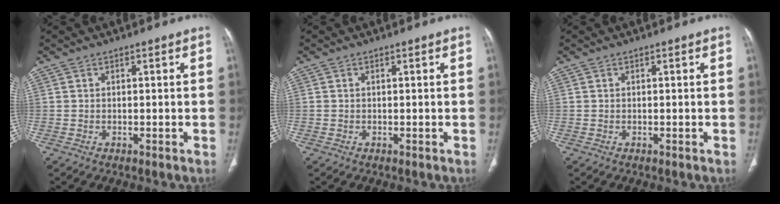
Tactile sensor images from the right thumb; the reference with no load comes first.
{"total": 0.5, "force": [0.1, 0.3, 0.4], "torque": [-0.012, 0.007, 0.005]}
{"total": 0.0}